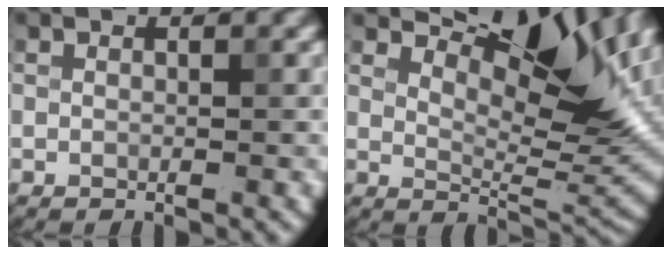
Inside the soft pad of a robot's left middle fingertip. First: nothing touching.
{"total": 9.0, "force": [4.6, 3.2, 7.0], "torque": [-0.117, 0.004, 0.096]}